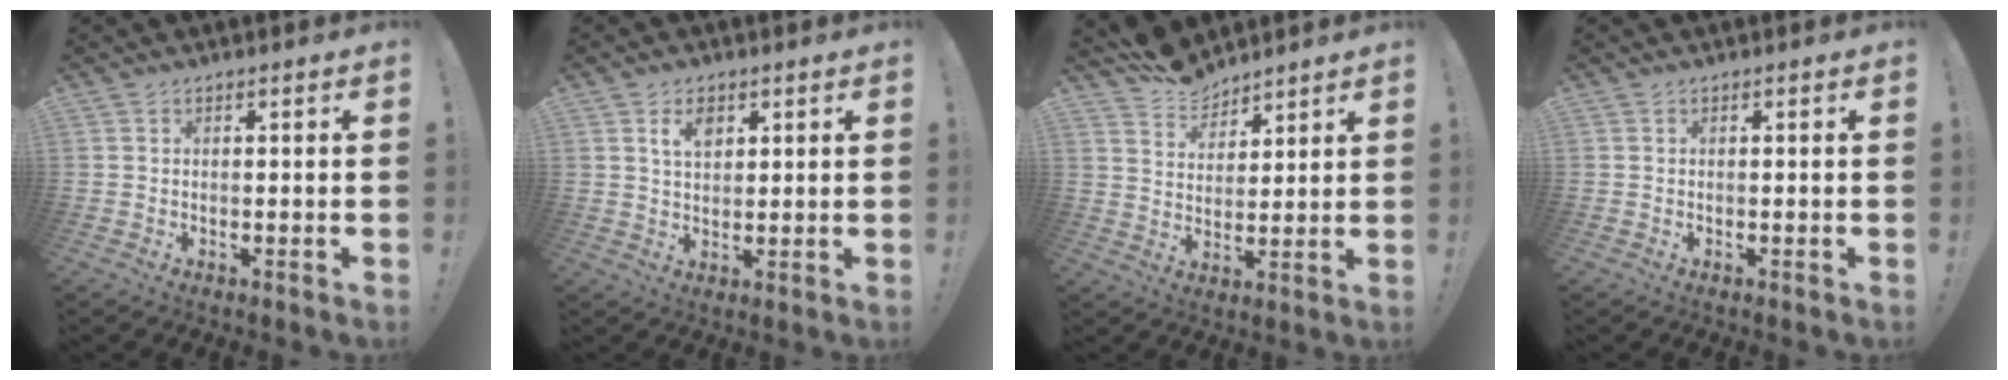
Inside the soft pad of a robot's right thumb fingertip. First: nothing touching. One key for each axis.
{"total": 5.2, "fx": 2.3, "fy": 3.3, "fz": 3.3, "tx": -0.053, "ty": 0.000, "tz": 0.039}
{"total": 8.6, "fx": 7.6, "fy": 3.9, "fz": 1.3, "tx": -0.025, "ty": -0.050, "tz": 0.144}
{"total": 0.0}